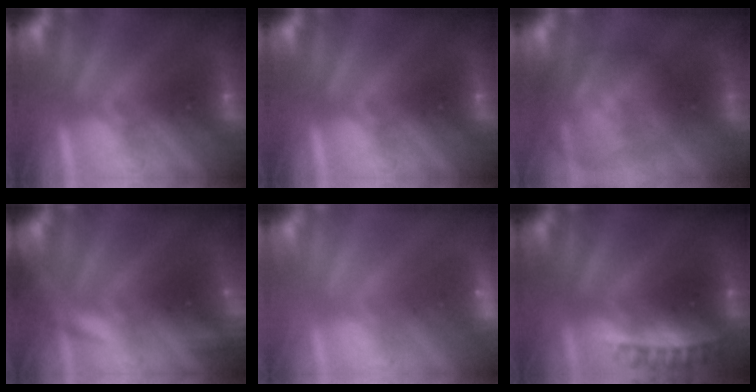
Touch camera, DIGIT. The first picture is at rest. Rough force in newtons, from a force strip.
{"total": 0.0}
{"total": 7.4}
{"total": 7.7}
{"total": 8.4}
{"total": 2.5}